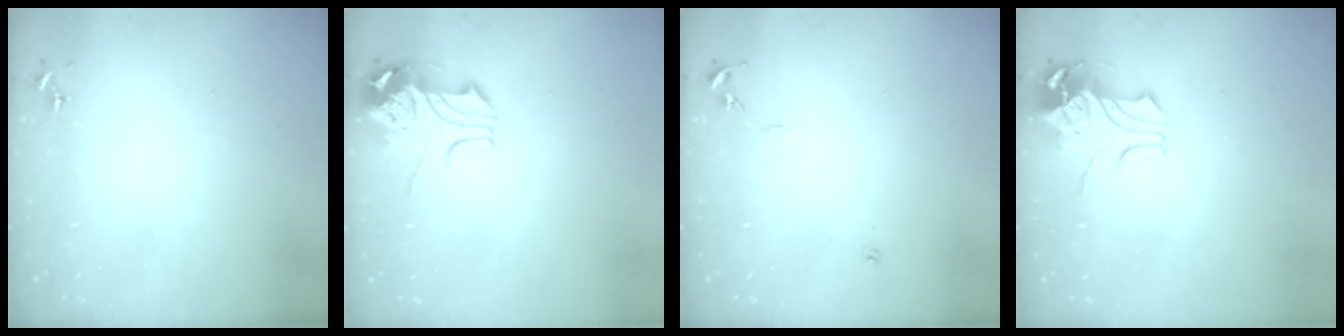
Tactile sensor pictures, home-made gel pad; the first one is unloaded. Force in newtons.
{"total": 9.7, "press": 9.6, "slide": 1.7}
{"total": 6.1, "press": 6.1, "slide": 0.7}
{"total": 9.2, "press": 9.1, "slide": 1.2}